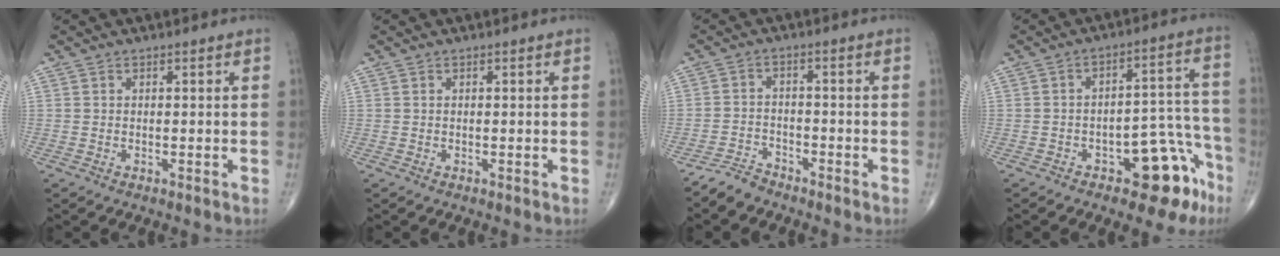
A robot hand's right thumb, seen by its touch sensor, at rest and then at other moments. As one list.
[{"total": 0.0}, {"total": 3.7, "force": [-3.4, 1.2, 0.4], "torque": [-0.008, 0.008, -0.070]}, {"total": 12.8, "force": [-7.2, 5.9, 8.8], "torque": [-0.063, 0.070, -0.095]}]